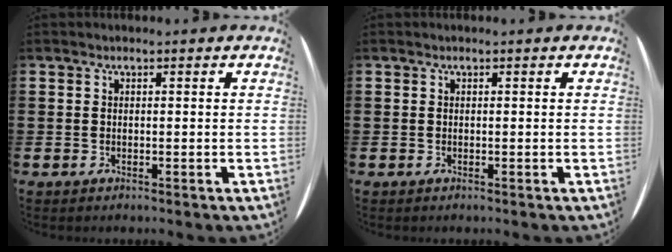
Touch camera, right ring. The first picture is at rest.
{"total": 0.0}